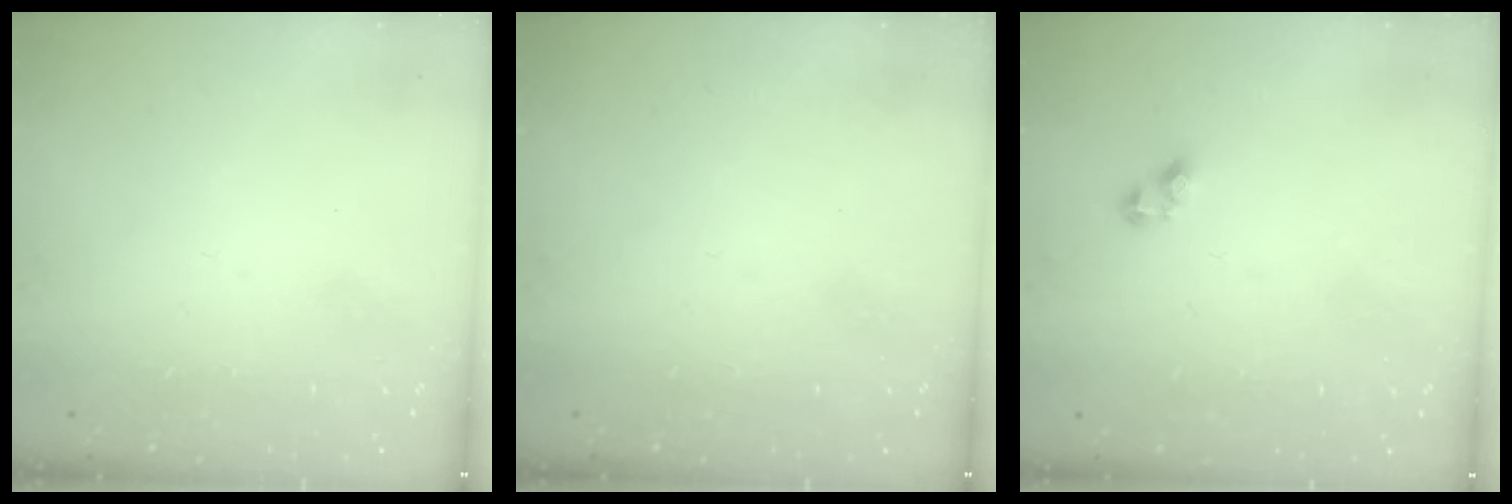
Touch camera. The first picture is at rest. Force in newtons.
{"total": 0.0}
{"total": 2.7, "press": 2.7, "slide": 0.4}